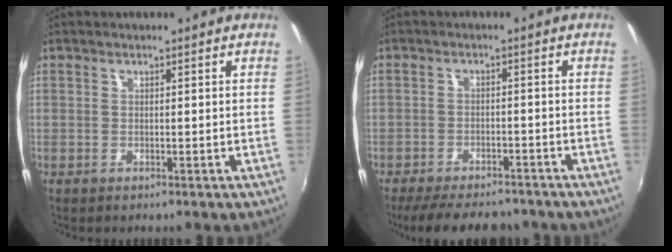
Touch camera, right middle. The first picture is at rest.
{"total": 12.5, "force": [-10.3, 4.4, 5.5], "torque": [-0.123, -0.012, -0.149]}